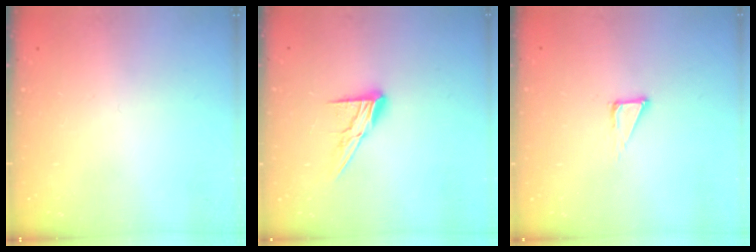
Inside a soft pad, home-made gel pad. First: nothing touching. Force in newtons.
{"total": 9.8, "press": 9.8, "slide": 0.5}
{"total": 3.5, "press": 3.5, "slide": 0.2}